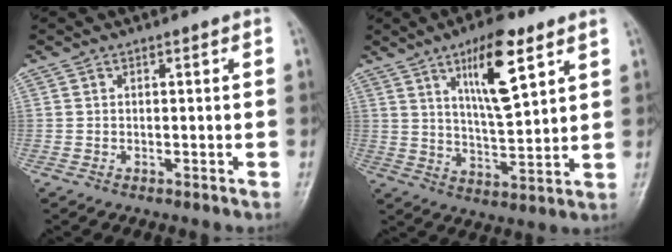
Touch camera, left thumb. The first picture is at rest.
{"total": 12.7, "force": [6.5, 3.7, 10.3], "torque": [-0.154, -0.038, 0.111]}